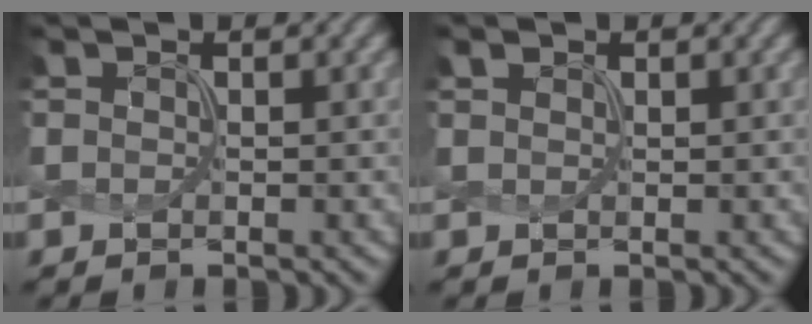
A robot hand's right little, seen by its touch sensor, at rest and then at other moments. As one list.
[{"total": 0.7, "force": [0.5, 0.4, 0.2], "torque": [-0.007, 0.000, 0.012]}]